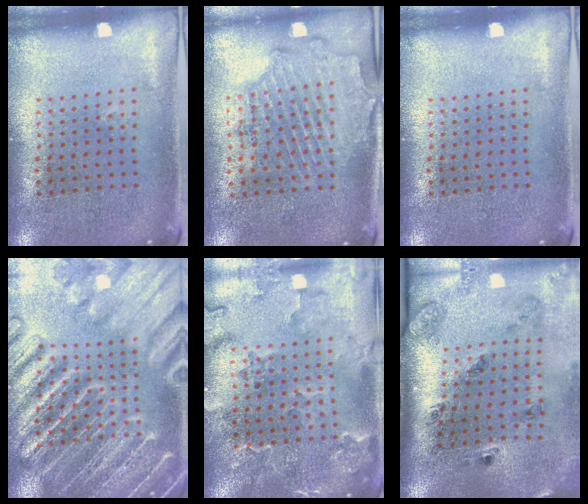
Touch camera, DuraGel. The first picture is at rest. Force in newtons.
{"total": 1.9, "press": 1.7, "slide": 0.8}
{"total": 0.0}
{"total": 6.0, "press": 5.9, "slide": 0.8}
{"total": 2.3, "press": 2.2, "slide": 0.8}
{"total": 2.4, "press": 1.7, "slide": 1.8}